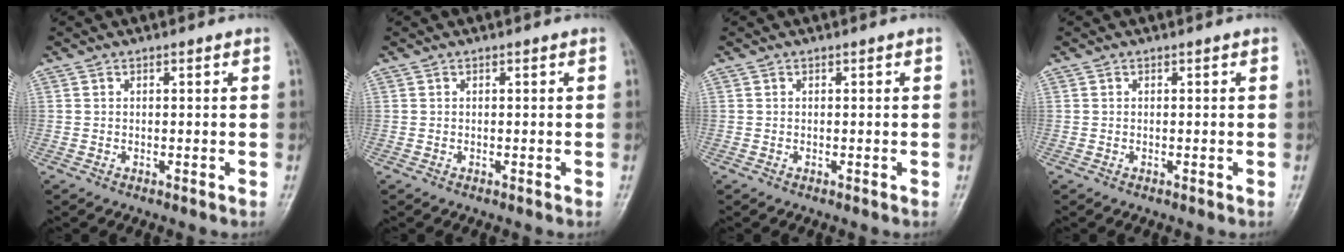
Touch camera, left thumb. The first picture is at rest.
{"total": 0.0}
{"total": 0.0}
{"total": 0.0}